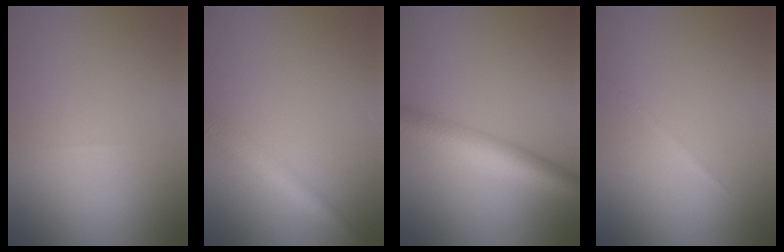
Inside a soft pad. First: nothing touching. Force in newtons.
{"total": 2.8, "press": 2.8, "slide": 0.1}
{"total": 5.2, "press": 5.2, "slide": 0.2}
{"total": 0.7, "press": 0.7, "slide": 0.0}